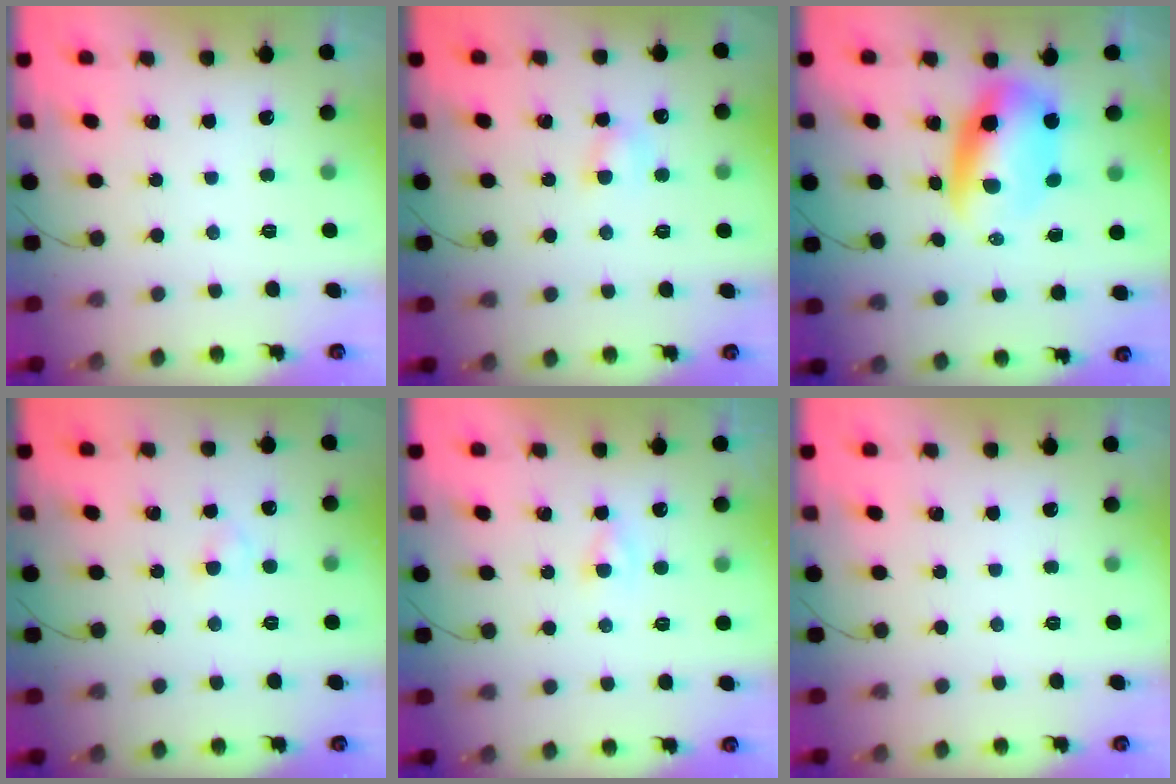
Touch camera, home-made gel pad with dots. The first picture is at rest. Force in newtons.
{"total": 4.6, "press": 4.4, "slide": 1.3}
{"total": 8.4, "press": 8.2, "slide": 1.8}
{"total": 1.9, "press": 1.6, "slide": 1.0}
{"total": 1.6, "press": 1.4, "slide": 0.8}
{"total": 0.0}